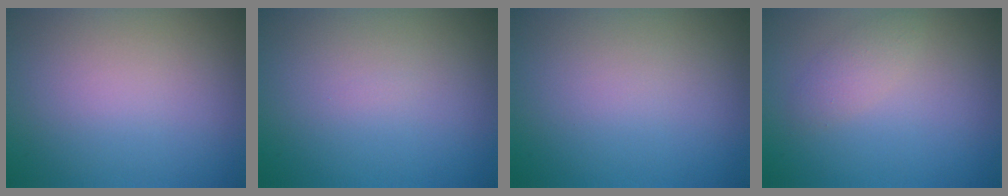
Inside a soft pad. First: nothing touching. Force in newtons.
{"total": 0.0}
{"total": 0.0}
{"total": 1.5, "press": 1.5, "slide": 0.0}